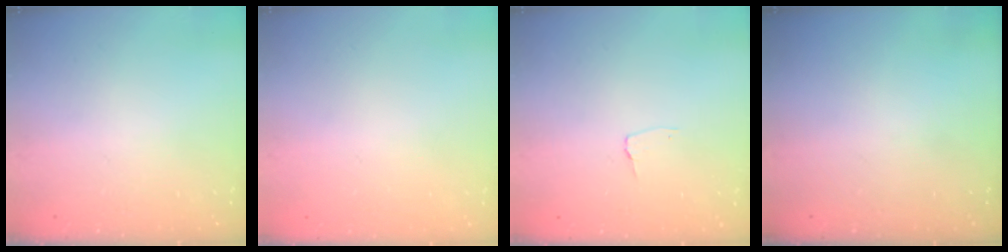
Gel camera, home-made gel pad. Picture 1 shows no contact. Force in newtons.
{"total": 0.0}
{"total": 2.7, "press": 2.7, "slide": 0.3}
{"total": 0.0}